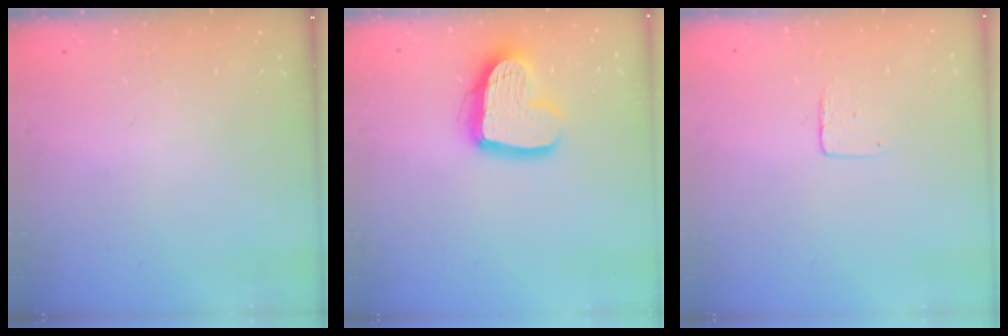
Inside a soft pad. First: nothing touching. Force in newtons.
{"total": 14.9, "press": 14.8, "slide": 1.4}
{"total": 3.6, "press": 3.6, "slide": 0.3}